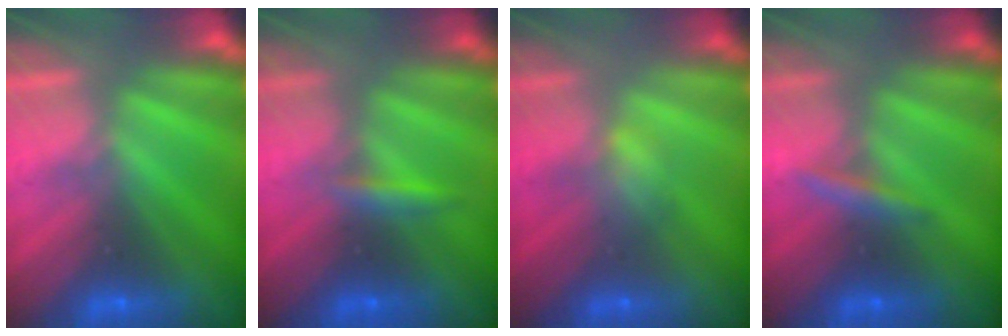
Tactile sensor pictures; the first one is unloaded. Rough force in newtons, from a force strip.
{"total": 2.4}
{"total": 2.6}
{"total": 2.6}